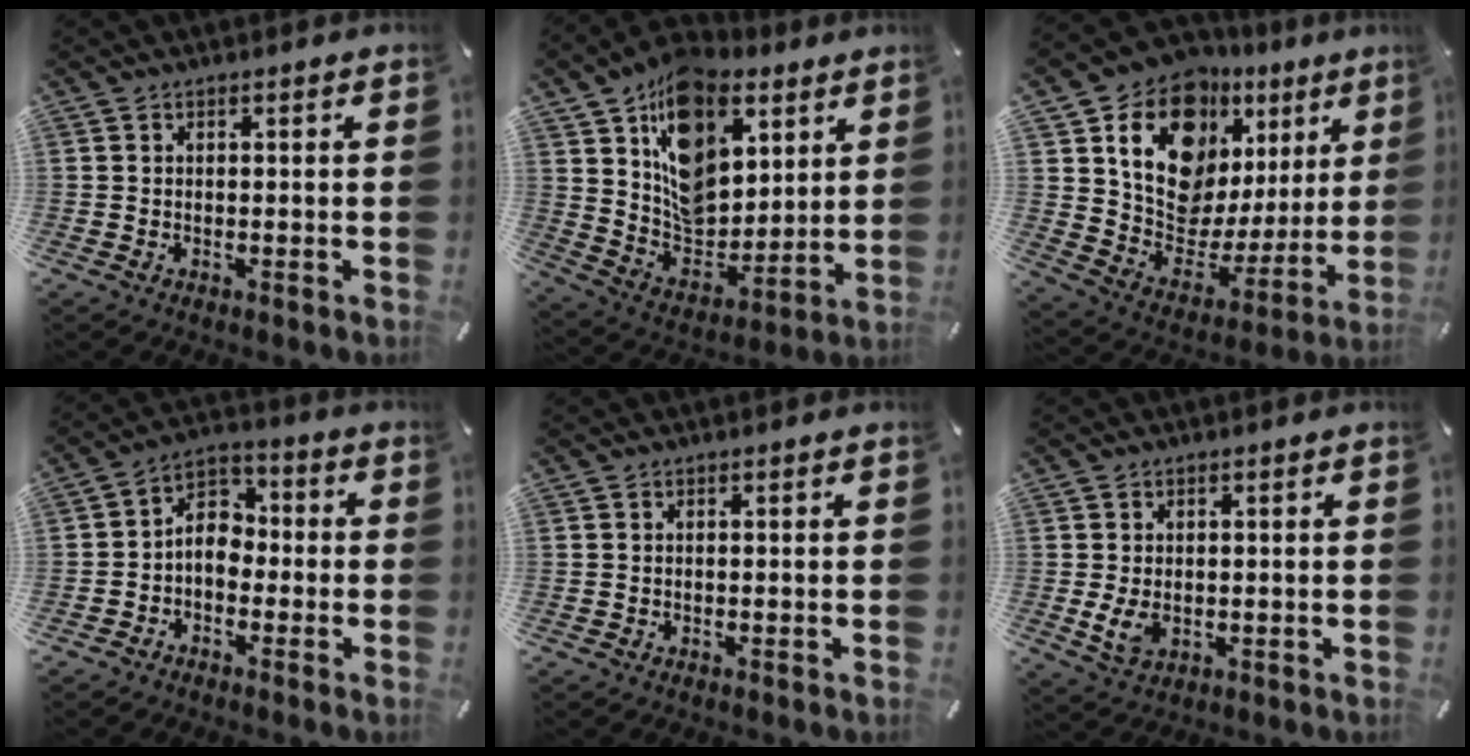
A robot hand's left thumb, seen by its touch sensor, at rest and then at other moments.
{"total": 17.0, "force": [8.3, 12.0, 8.6], "torque": [-0.146, -0.052, 0.155]}
{"total": 16.4, "force": [9.9, 10.9, 7.3], "torque": [-0.127, -0.076, 0.174]}
{"total": 6.7, "force": [-1.9, 5.3, 3.5], "torque": [-0.071, 0.019, -0.037]}
{"total": 0.0}
{"total": 4.5, "force": [-0.3, 3.2, 3.2], "torque": [-0.069, -0.006, -0.007]}